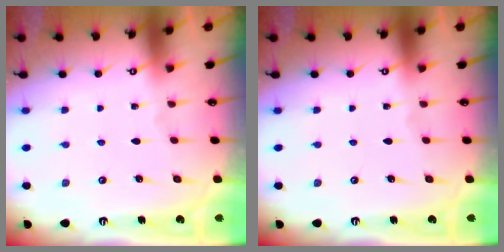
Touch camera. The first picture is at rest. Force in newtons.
{"total": 0.0}